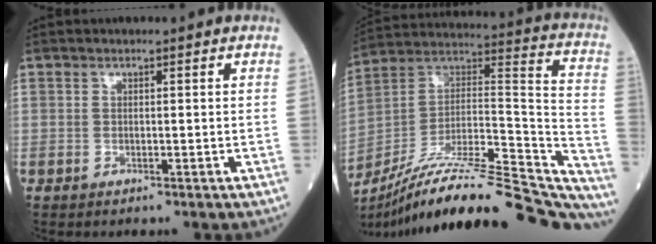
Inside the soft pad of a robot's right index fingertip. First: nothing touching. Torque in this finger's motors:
{"motor_torque": [0.39, -1.75, 0.80, 0.19]}